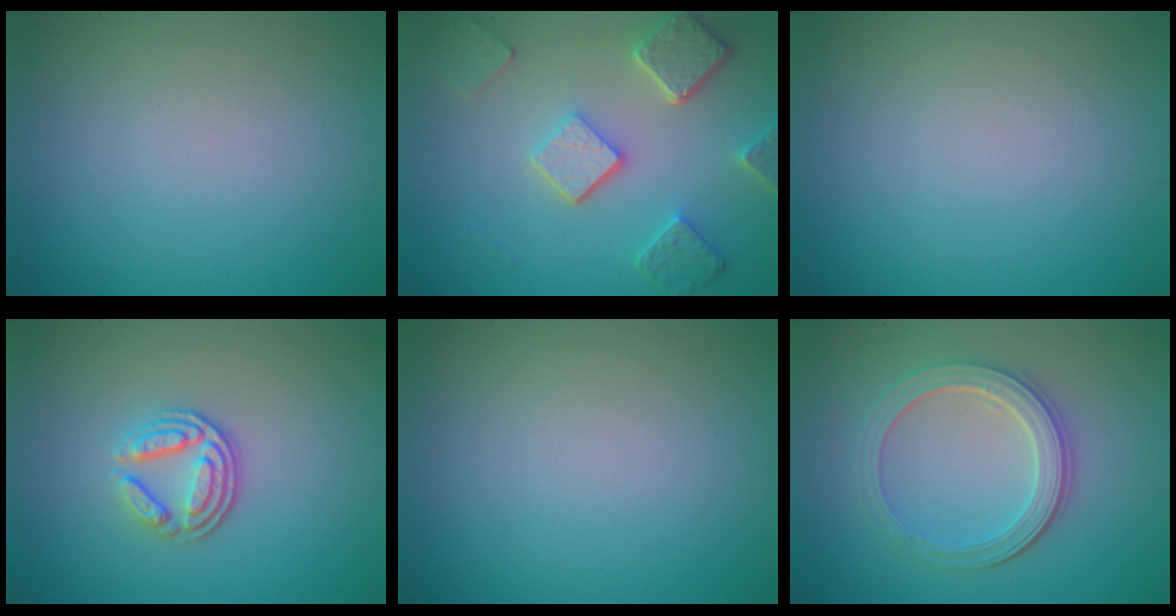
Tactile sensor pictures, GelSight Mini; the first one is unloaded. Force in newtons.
{"total": 5.3, "press": 4.0, "slide": 3.5}
{"total": 0.0}
{"total": 3.5, "press": 2.7, "slide": 2.2}
{"total": 0.0}
{"total": 3.9, "press": 3.4, "slide": 2.0}